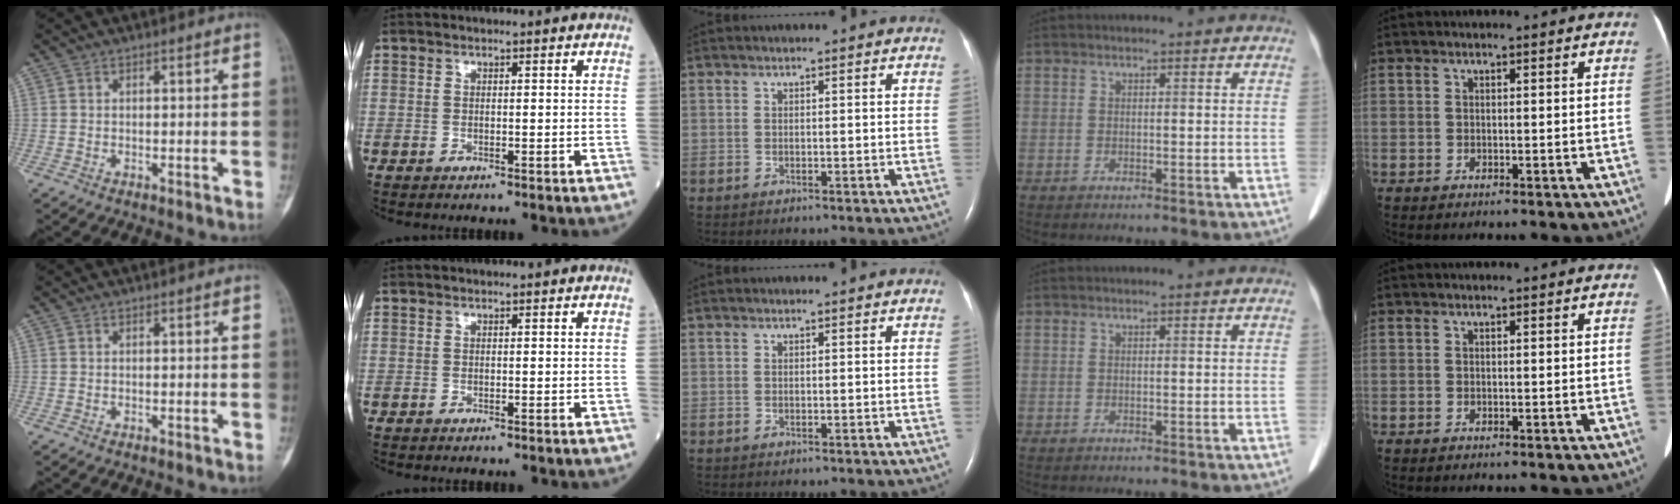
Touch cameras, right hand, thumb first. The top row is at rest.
{}